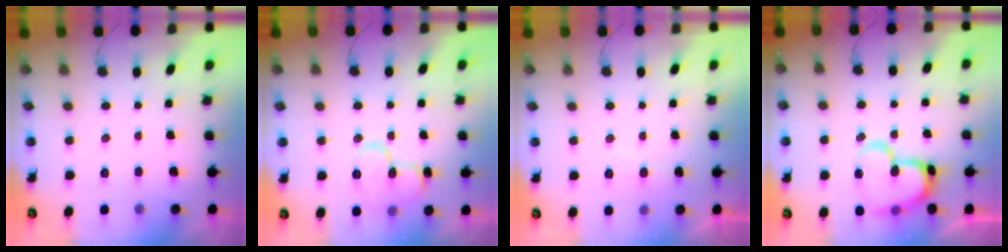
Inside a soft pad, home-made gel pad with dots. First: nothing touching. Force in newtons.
{"total": 12.1, "press": 12.0, "slide": 1.7}
{"total": 4.3, "press": 4.2, "slide": 0.4}
{"total": 16.3, "press": 16.2, "slide": 1.6}